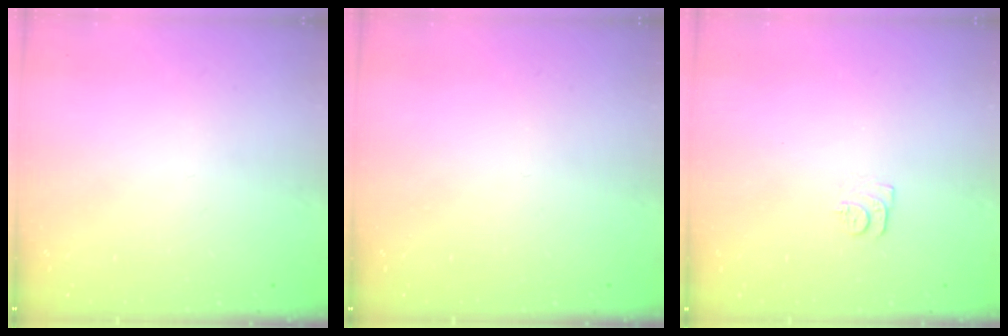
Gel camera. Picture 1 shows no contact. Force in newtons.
{"total": 0.0}
{"total": 5.2, "press": 5.2, "slide": 0.7}